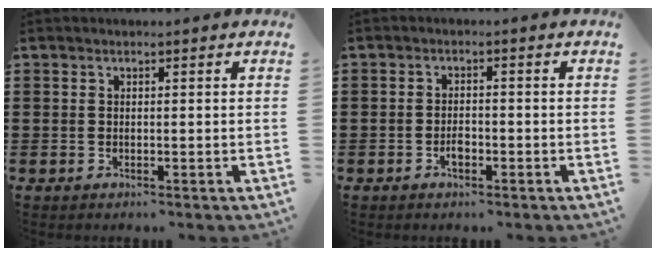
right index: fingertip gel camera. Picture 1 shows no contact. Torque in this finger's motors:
{"motor_torque": [0.68, 0.66, 0.02, 0.04]}